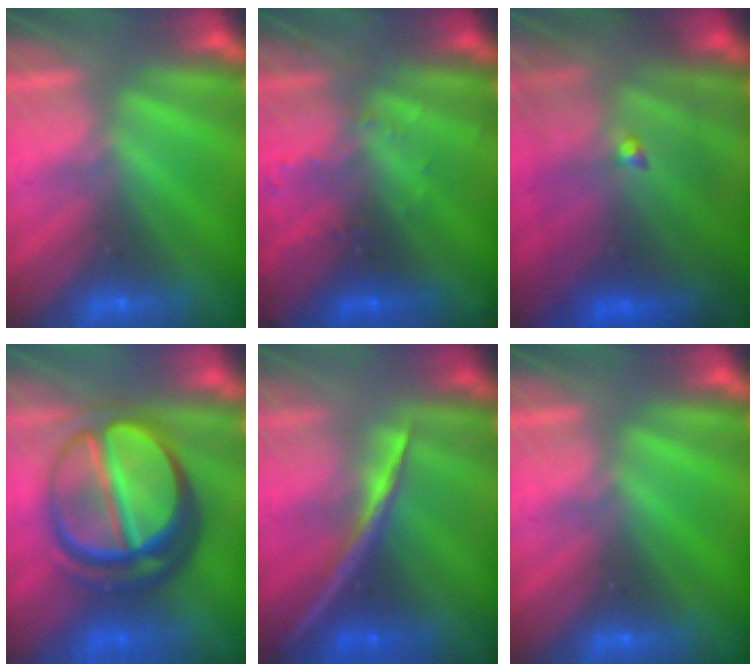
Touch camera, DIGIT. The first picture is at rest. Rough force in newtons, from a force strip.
{"total": 2.9}
{"total": 7.3}
{"total": 7.5}
{"total": 1.8}
{"total": 0.0}